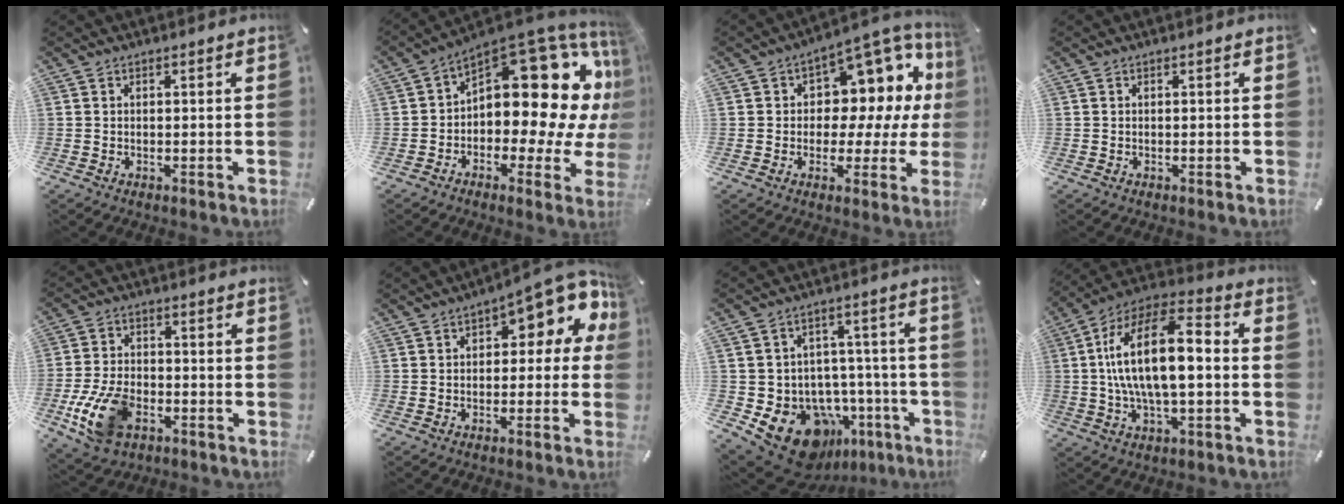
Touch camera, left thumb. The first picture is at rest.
{"total": 18.8, "force": [6.6, 10.7, 13.9], "torque": [-0.162, -0.077, 0.110]}
{"total": 11.1, "force": [3.8, 7.9, 6.7], "torque": [-0.081, -0.048, 0.068]}
{"total": 0.0}
{"total": 12.3, "force": [-5.0, 7.6, 8.3], "torque": [-0.182, 0.011, -0.087]}
{"total": 10.1, "force": [4.5, 4.3, 8.0], "torque": [-0.103, -0.034, 0.073]}
{"total": 17.0, "force": [-9.2, 11.5, 8.6], "torque": [-0.110, 0.049, -0.135]}
{"total": 17.5, "force": [0.6, 7.6, 15.7], "torque": [-0.311, 0.000, 0.002]}